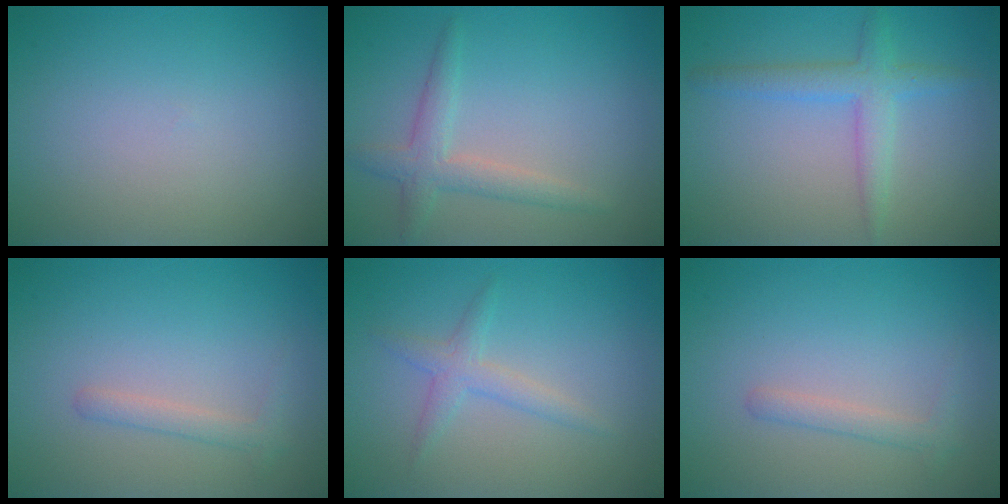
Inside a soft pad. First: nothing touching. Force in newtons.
{"total": 2.7, "press": 2.7, "slide": 0.1}
{"total": 3.0, "press": 3.0, "slide": 0.1}
{"total": 1.3, "press": 1.3, "slide": 0.1}
{"total": 1.9, "press": 1.9, "slide": 0.1}
{"total": 1.3, "press": 1.3, "slide": 0.1}